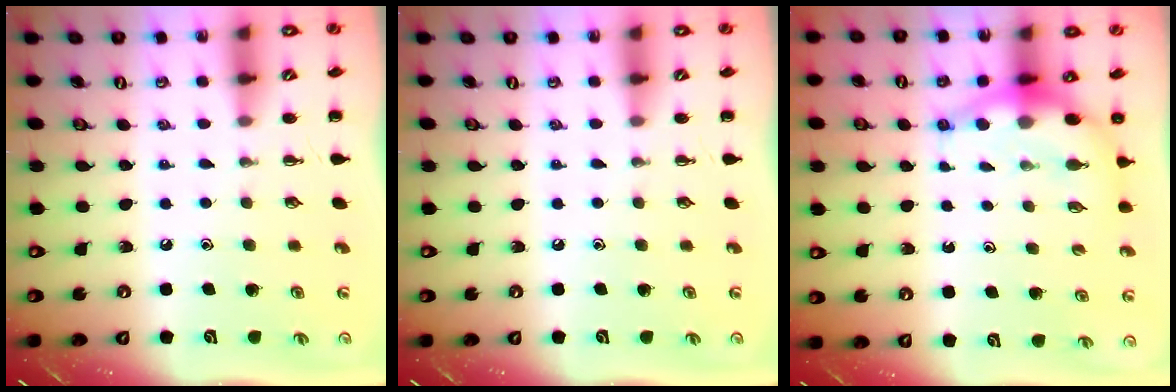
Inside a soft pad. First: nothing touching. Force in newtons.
{"total": 0.0}
{"total": 6.8, "press": 6.7, "slide": 1.6}